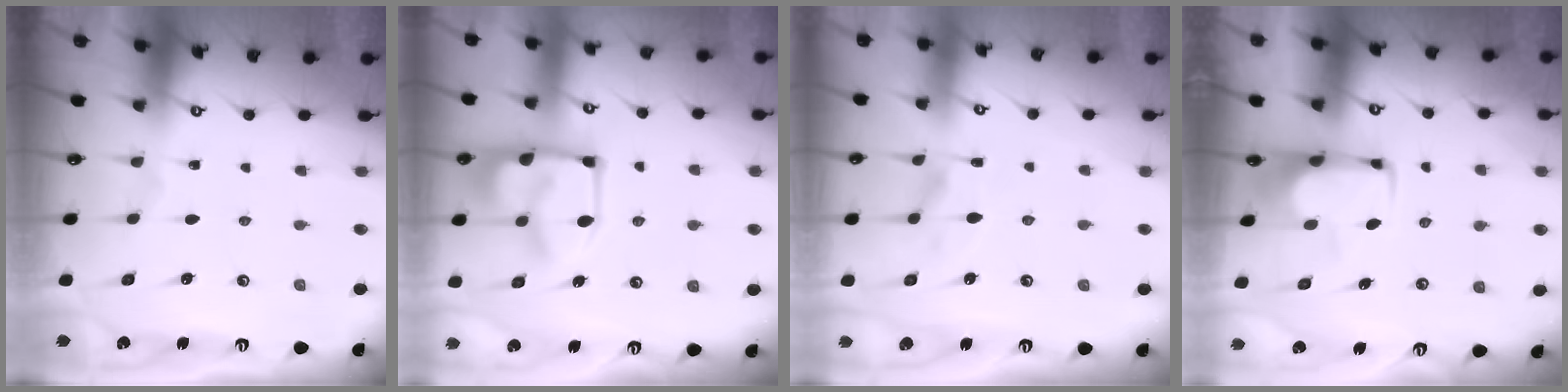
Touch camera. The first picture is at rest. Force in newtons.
{"total": 11.8, "press": 11.7, "slide": 1.3}
{"total": 5.7, "press": 5.6, "slide": 1.2}
{"total": 1.6, "press": 1.5, "slide": 0.4}